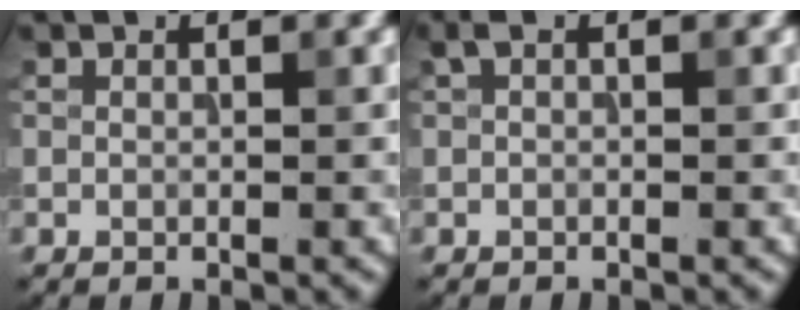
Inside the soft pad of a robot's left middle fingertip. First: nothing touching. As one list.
[{"total": 0.8, "force": [0.2, 0.4, 0.7], "torque": [-0.015, 0.005, 0.003]}]